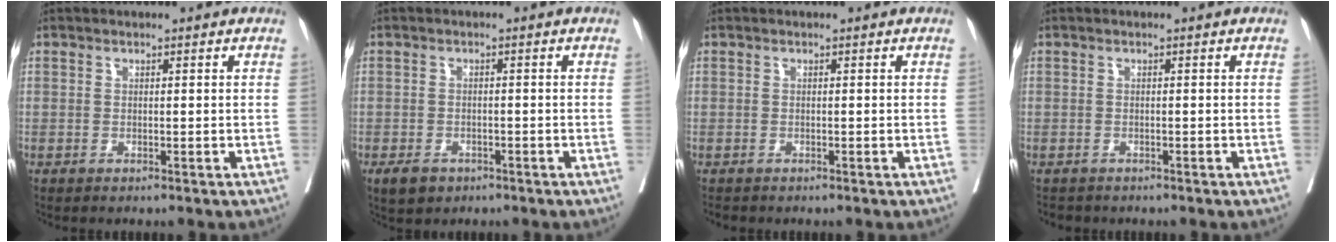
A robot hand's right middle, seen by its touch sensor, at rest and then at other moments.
{"total": 3.1, "force": [-2.0, 2.0, 1.3], "torque": [-0.023, -0.001, -0.025]}
{"total": 1.0, "force": [-0.9, 0.4, 0.2], "torque": [-0.010, -0.003, -0.017]}
{"total": 2.1, "force": [-1.8, 1.0, 0.2], "torque": [-0.007, -0.003, -0.029]}